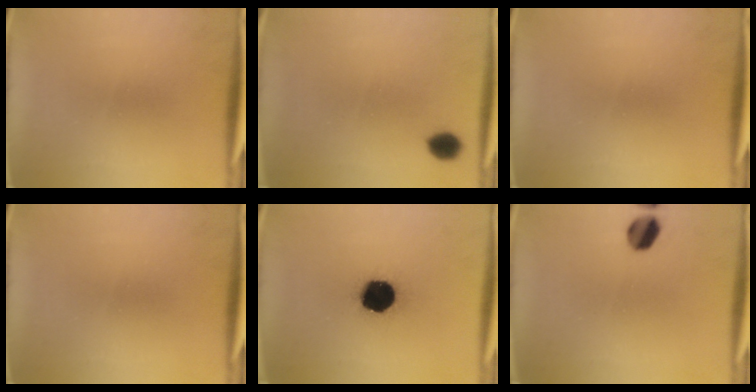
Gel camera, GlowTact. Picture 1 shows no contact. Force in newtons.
{"total": 5.1}
{"total": 0.0}
{"total": 0.0}
{"total": 17.5}
{"total": 5.6}